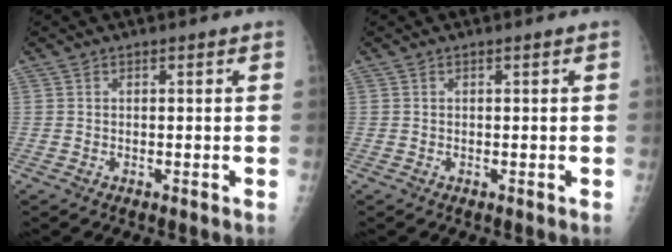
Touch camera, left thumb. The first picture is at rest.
{"total": 0.0}